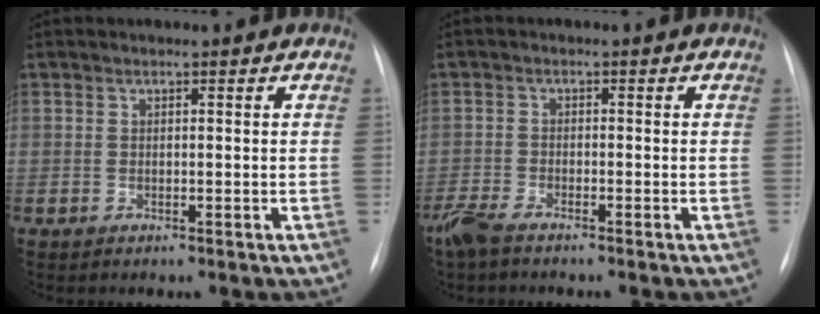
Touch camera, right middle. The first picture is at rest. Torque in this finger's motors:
{"motor_torque": [0.27, -0.26, 0.23, 0.08]}